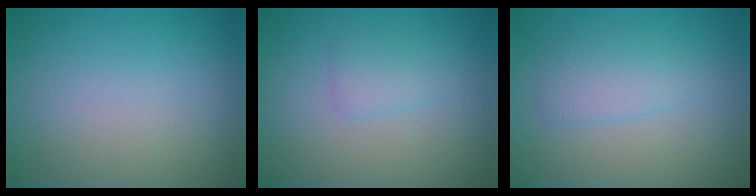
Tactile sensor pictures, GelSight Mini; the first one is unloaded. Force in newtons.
{"total": 1.5, "press": 1.5, "slide": 0.1}
{"total": 2.1, "press": 2.1, "slide": 0.2}